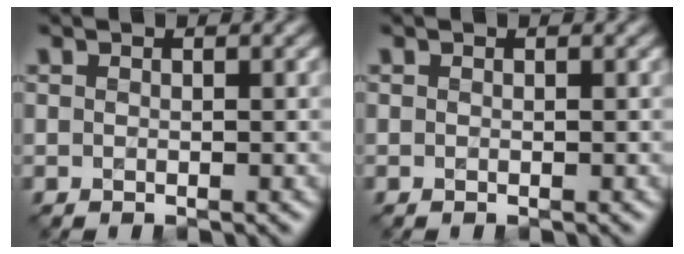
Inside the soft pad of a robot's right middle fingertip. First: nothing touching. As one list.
[{"total": 0.0}]